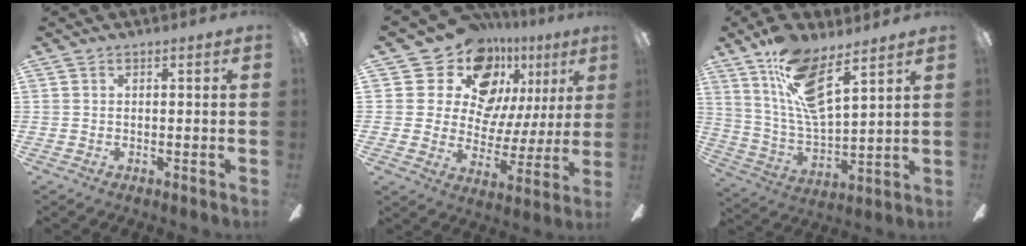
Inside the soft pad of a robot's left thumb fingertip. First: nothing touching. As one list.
[{"total": 18.9, "force": [10.6, 13.1, 8.6], "torque": [-0.145, -0.058, 0.202]}, {"total": 15.3, "force": [9.8, 4.8, 10.8], "torque": [-0.211, -0.039, 0.173]}]